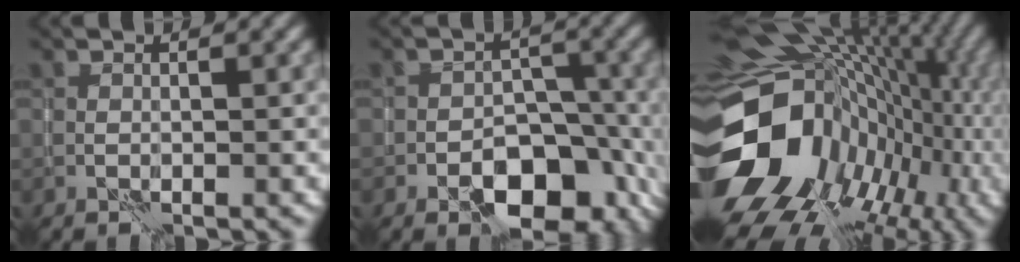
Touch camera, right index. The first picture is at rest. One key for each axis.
{"total": 9.8, "fx": -5.3, "fy": 5.5, "fz": 6.1, "tx": -0.064, "ty": 0.001, "tz": -0.083}
{"total": 17.0, "fx": -2.0, "fy": 13.7, "fz": 10.0, "tx": -0.198, "ty": -0.027, "tz": -0.005}